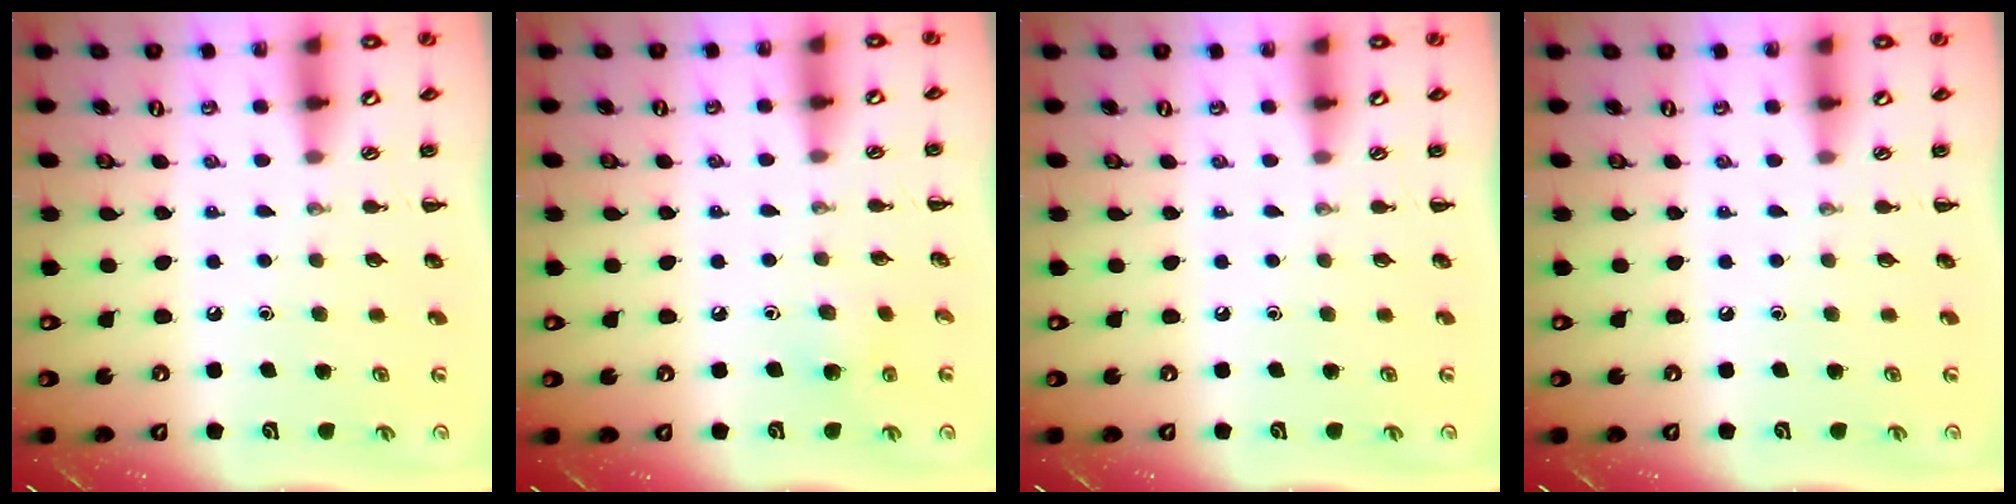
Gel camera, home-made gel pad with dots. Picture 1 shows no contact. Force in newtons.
{"total": 4.9, "press": 4.6, "slide": 1.4}
{"total": 0.0}
{"total": 0.0}